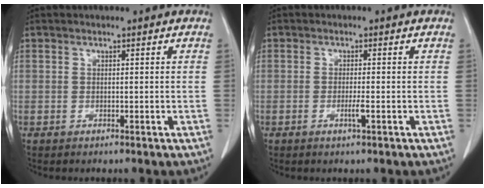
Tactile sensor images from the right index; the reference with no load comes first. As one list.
[{"total": 1.7, "force": [-0.6, -0.1, 1.5], "torque": [-0.032, -0.003, -0.012]}]